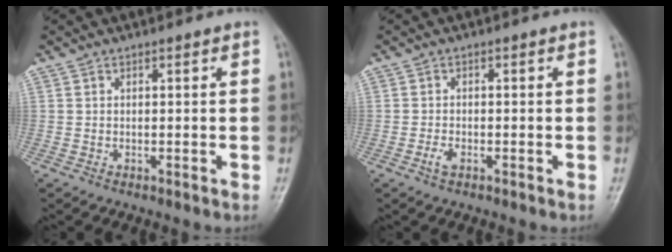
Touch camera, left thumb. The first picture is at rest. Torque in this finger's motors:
{"motor_torque": [-0.04, 0.06, 0.04, 0.05, 0.00]}